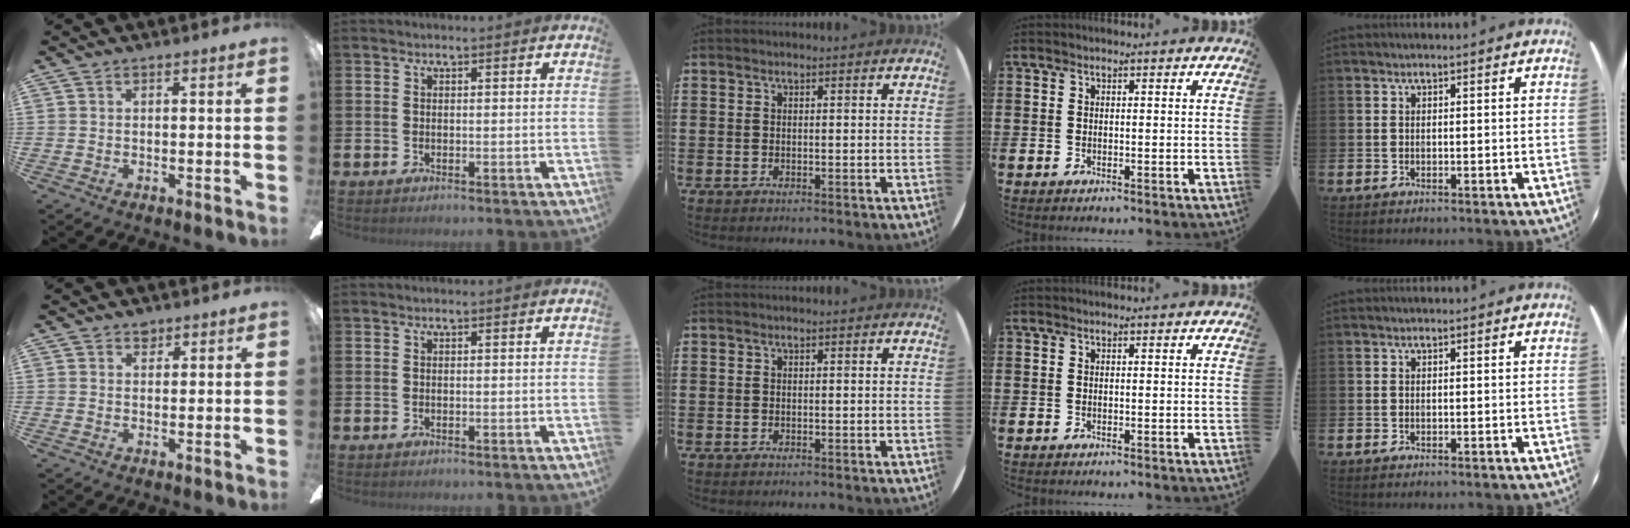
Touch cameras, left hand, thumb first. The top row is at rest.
{"thumb": {"total": 2.0, "force": [1.6, 1.1, 0.5], "torque": [0.003, -0.006, 0.027]}}